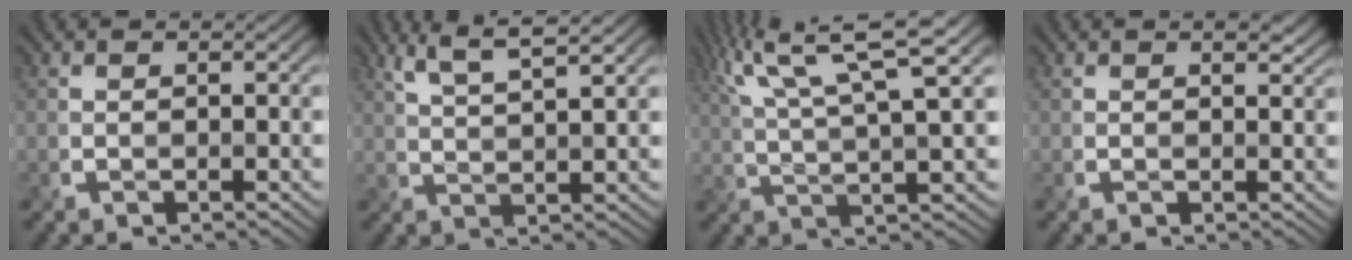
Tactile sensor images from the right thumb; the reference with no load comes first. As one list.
[{"total": 5.5, "force": [3.9, 0.7, 3.8], "torque": [-0.075, 0.014, 0.080]}, {"total": 11.3, "force": [5.9, 1.8, 9.5], "torque": [-0.173, 0.028, 0.098]}, {"total": 2.1, "force": [1.1, 1.0, 1.4], "torque": [-0.020, -0.001, 0.018]}]